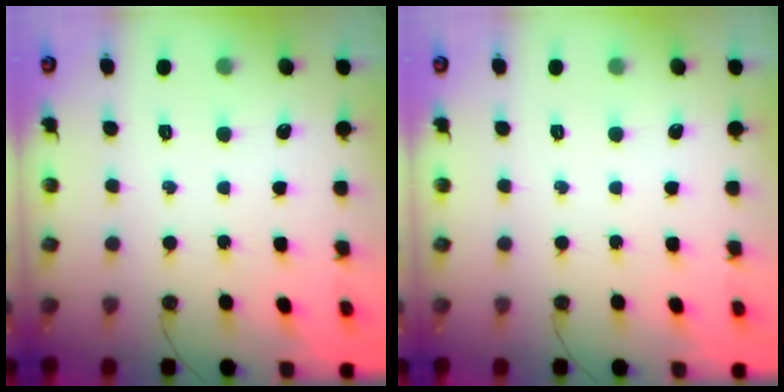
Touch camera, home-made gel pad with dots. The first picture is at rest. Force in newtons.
{"total": 0.0}